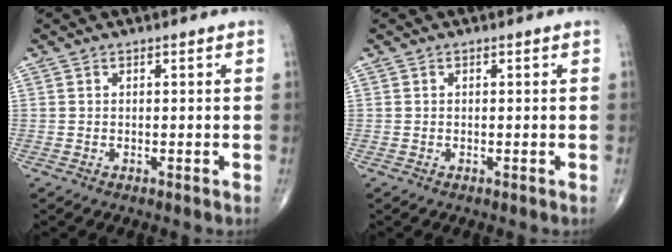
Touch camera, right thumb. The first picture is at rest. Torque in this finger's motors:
{"motor_torque": [-0.08, -0.23, -0.27, -0.05, -0.03]}